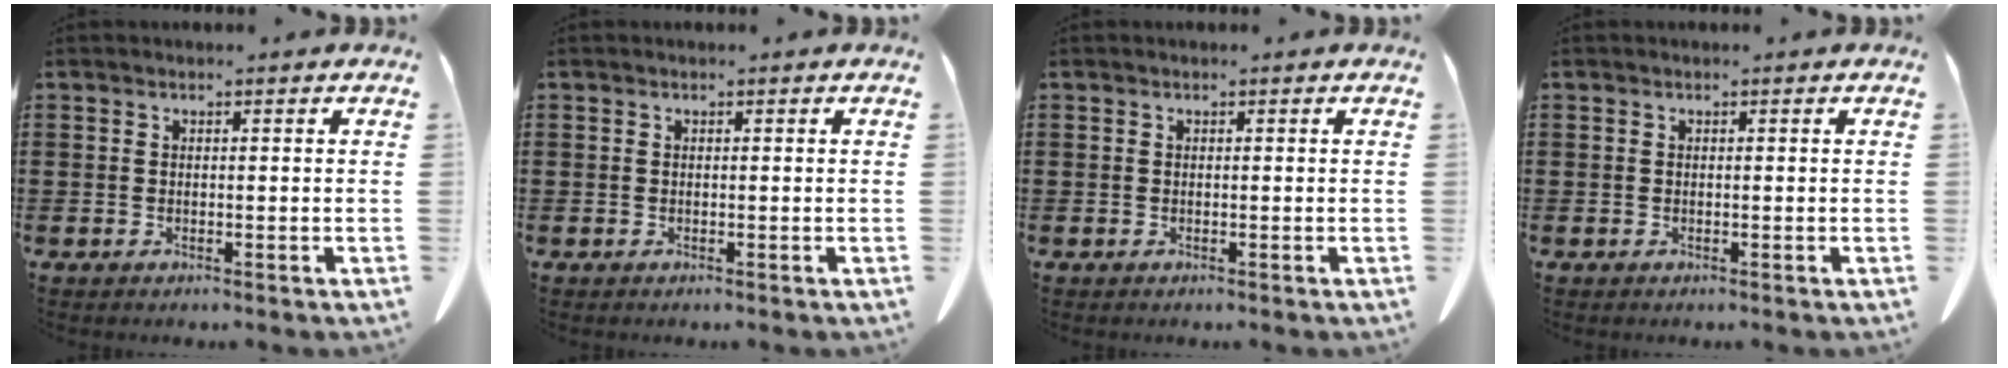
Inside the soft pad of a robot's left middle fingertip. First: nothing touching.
{"total": 0.0}
{"total": 0.0}
{"total": 0.0}